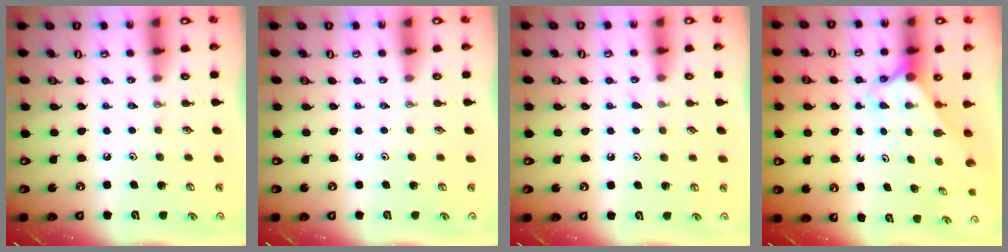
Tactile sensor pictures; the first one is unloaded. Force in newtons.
{"total": 0.0}
{"total": 3.1, "press": 3.1, "slide": 0.4}
{"total": 2.7, "press": 2.7, "slide": 0.1}